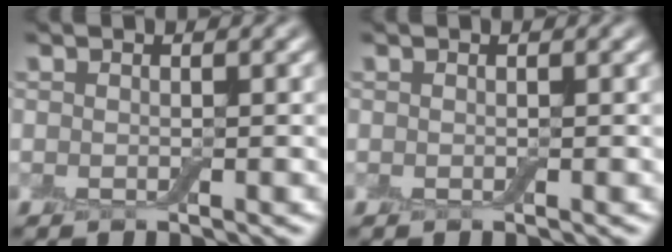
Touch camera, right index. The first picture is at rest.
{"total": 0.0}